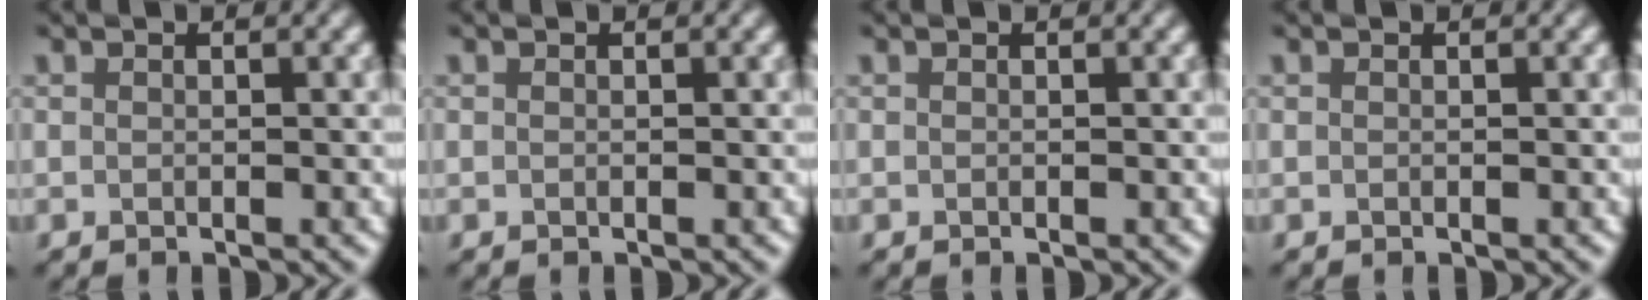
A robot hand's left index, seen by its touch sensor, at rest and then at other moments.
{"total": 0.0}
{"total": 0.0}
{"total": 0.0}